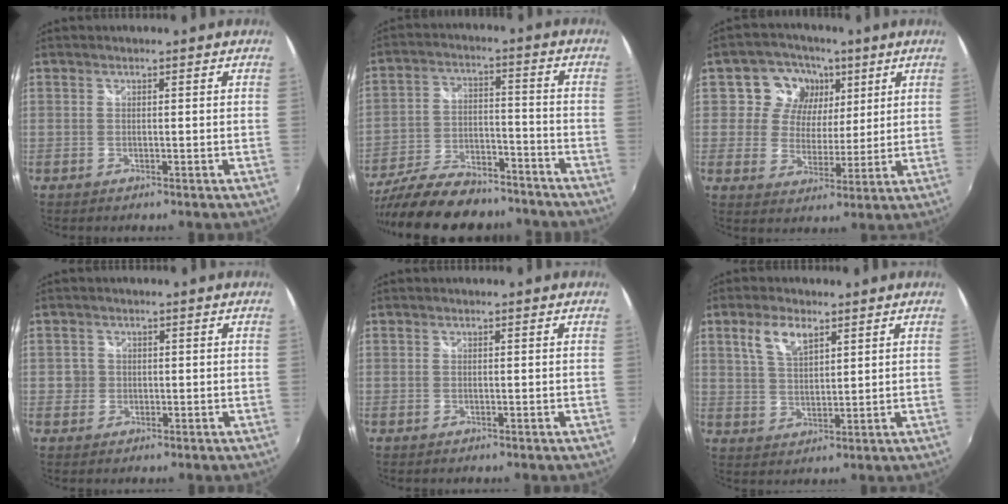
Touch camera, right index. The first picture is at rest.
{"total": 21.7, "force": [-17.9, 7.9, 9.6], "torque": [-0.198, -0.006, -0.265]}
{"total": 9.3, "force": [3.9, 8.0, 2.6], "torque": [-0.046, 0.004, 0.058]}
{"total": 2.2, "force": [-0.2, 2.2, 0.2], "torque": [-0.003, 0.000, -0.005]}
{"total": 0.0}
{"total": 6.3, "force": [3.5, 2.8, 4.4], "torque": [-0.085, 0.009, 0.068]}